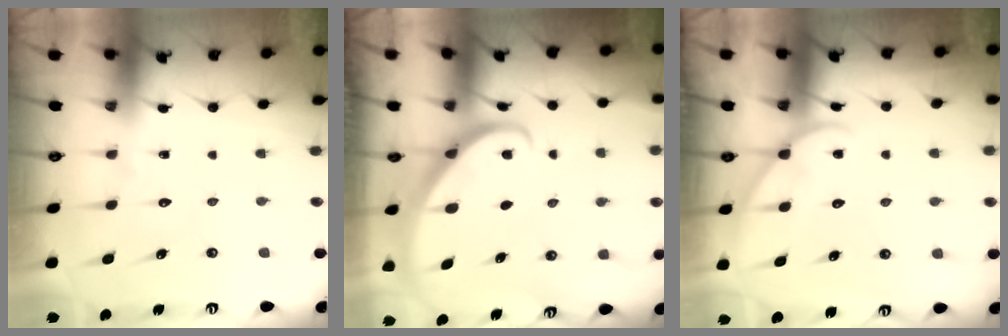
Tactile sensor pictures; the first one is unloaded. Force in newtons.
{"total": 2.8, "press": 2.8, "slide": 0.2}
{"total": 3.9, "press": 3.9, "slide": 0.4}